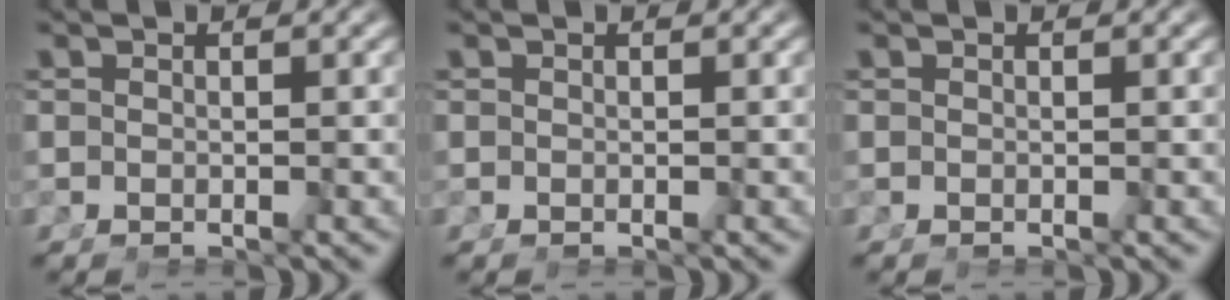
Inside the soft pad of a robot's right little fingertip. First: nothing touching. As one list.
[{"total": 0.0}, {"total": 0.0}]